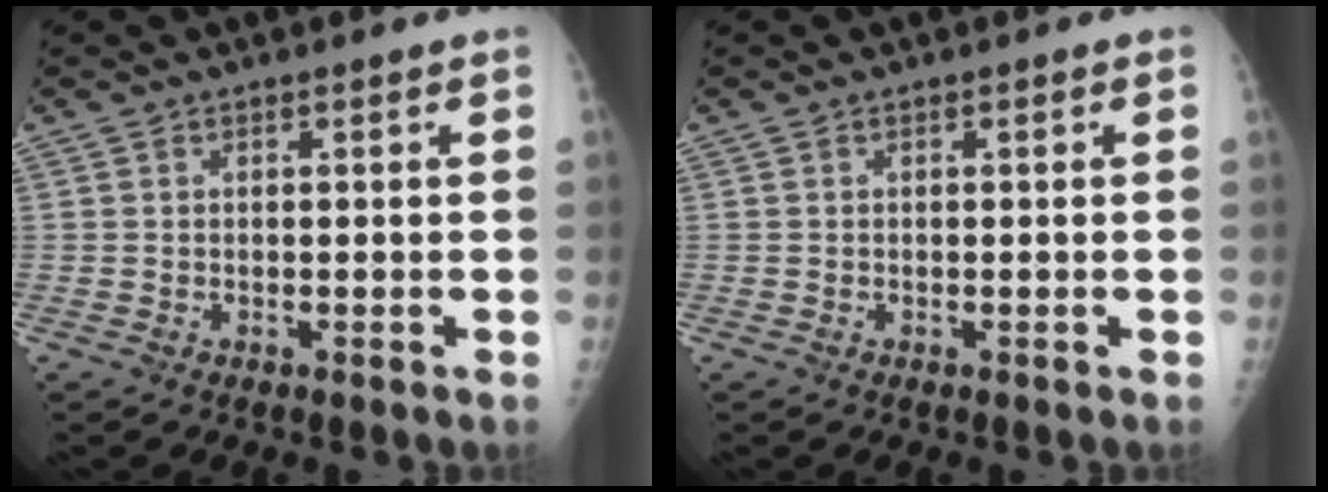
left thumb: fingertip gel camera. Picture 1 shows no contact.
{"total": 0.0}